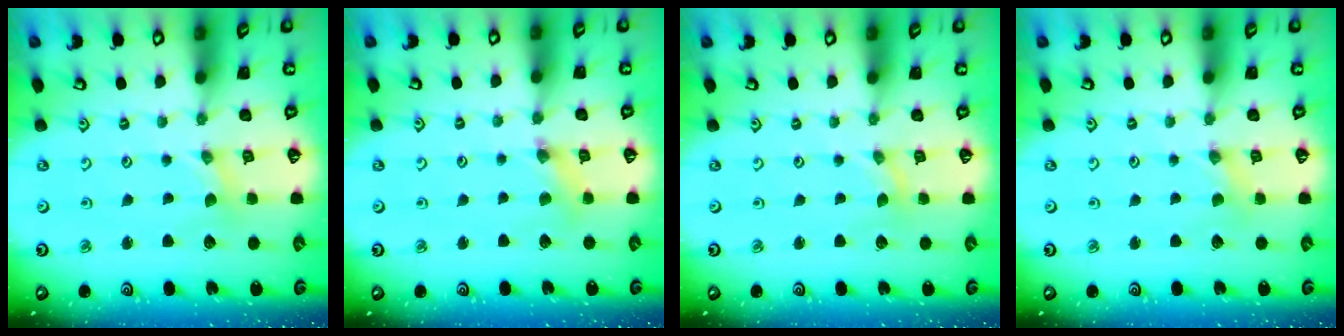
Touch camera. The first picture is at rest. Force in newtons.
{"total": 2.5, "press": 2.4, "slide": 0.3}
{"total": 0.0}
{"total": 0.0}